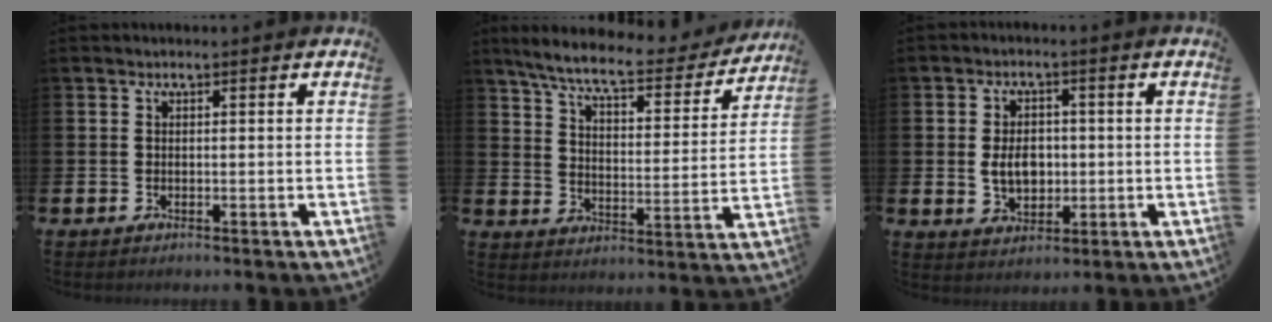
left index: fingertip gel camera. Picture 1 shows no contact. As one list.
[{"total": 8.3, "force": [7.4, 1.1, 3.7], "torque": [-0.102, -0.044, 0.122]}, {"total": 4.8, "force": [-0.1, 3.4, 3.4], "torque": [-0.050, 0.004, -0.008]}]